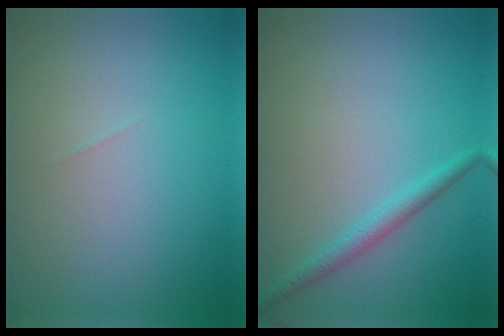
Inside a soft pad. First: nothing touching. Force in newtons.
{"total": 1.8, "press": 1.8, "slide": 0.1}